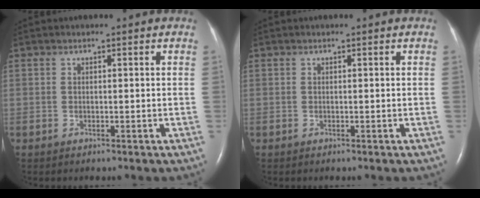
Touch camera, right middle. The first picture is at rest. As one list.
[{"total": 0.0}]